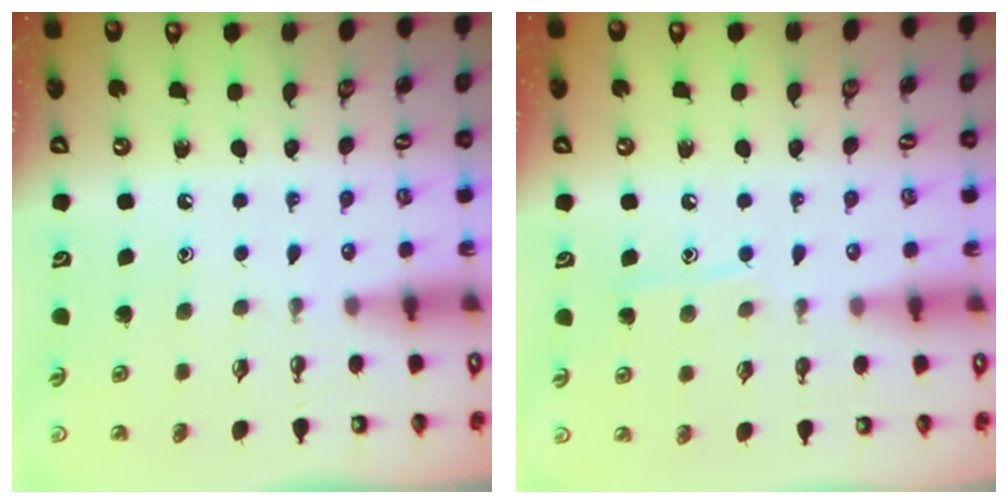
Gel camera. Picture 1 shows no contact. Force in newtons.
{"total": 7.3, "press": 7.2, "slide": 0.8}